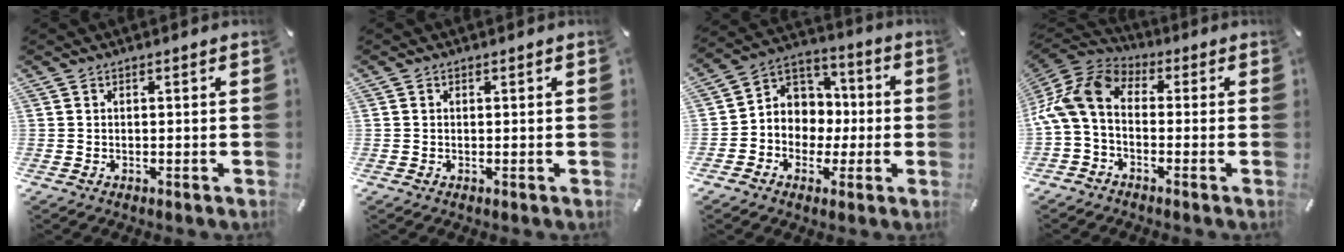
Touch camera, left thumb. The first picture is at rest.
{"total": 0.6, "force": [0.1, 0.5, 0.3], "torque": [-0.006, 0.003, 0.000]}
{"total": 8.5, "force": [-1.4, 8.4, 0.7], "torque": [-0.027, 0.004, -0.019]}
{"total": 10.3, "force": [-2.0, 7.2, 7.0], "torque": [-0.167, 0.011, -0.043]}